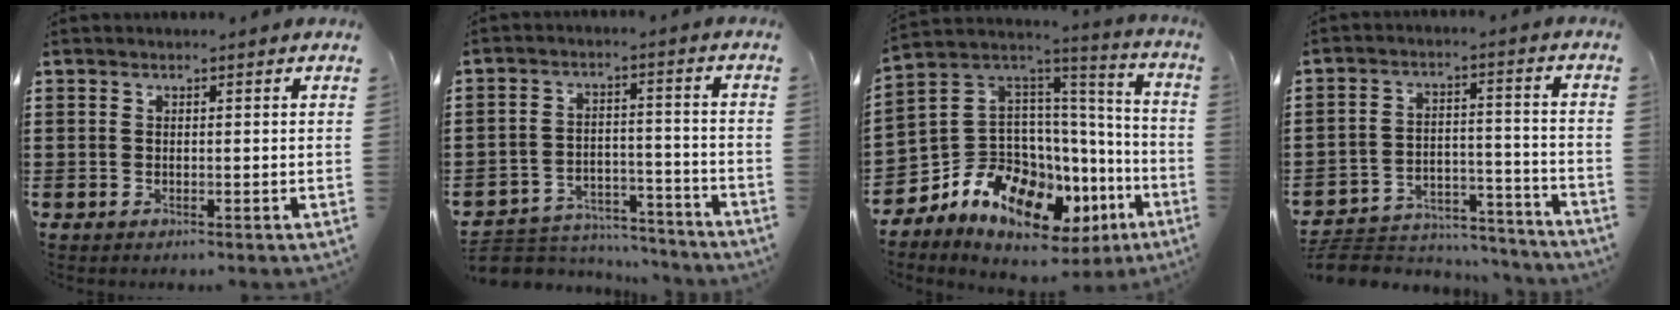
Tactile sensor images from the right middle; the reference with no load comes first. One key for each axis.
{"total": 5.5, "fx": -5.4, "fy": 1.1, "fz": 0.1, "tx": -0.011, "ty": 0.014, "tz": -0.112}
{"total": 12.5, "fx": -8.3, "fy": 7.5, "fz": 5.5, "tx": -0.148, "ty": -0.009, "tz": -0.155}
{"total": 6.1, "fx": -5.9, "fy": 1.4, "fz": 0.9, "tx": -0.017, "ty": 0.014, "tz": -0.119}